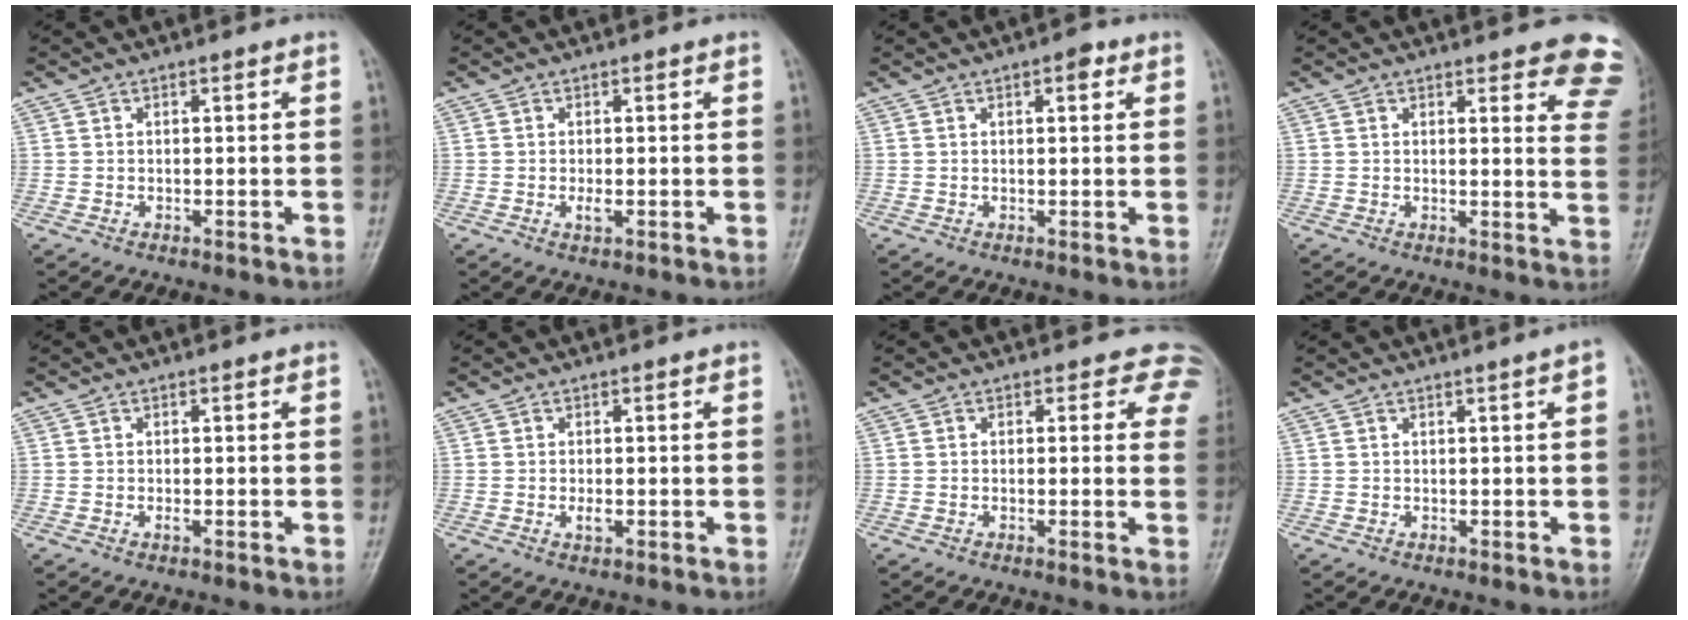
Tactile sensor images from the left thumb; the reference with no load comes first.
{"total": 1.5, "force": [-0.1, 0.4, 1.4], "torque": [-0.026, 0.000, 0.000]}
{"total": 2.3, "force": [1.2, 0.9, 1.8], "torque": [-0.021, -0.001, 0.013]}
{"total": 10.6, "force": [8.4, 3.2, 5.7], "torque": [-0.023, -0.039, 0.070]}
{"total": 0.7, "force": [0.0, 0.1, 0.7], "torque": [-0.014, 0.003, 0.002]}
{"total": 1.6, "force": [-0.2, 0.6, 1.4], "torque": [-0.024, -0.003, -0.001]}
{"total": 4.9, "force": [3.4, 3.1, 1.5], "torque": [0.023, -0.008, 0.010]}
{"total": 1.5, "force": [0.5, -0.1, 1.4], "torque": [-0.021, 0.003, 0.007]}